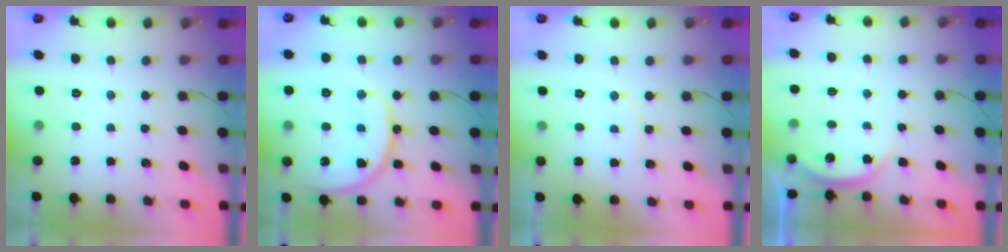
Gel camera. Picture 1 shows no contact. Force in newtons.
{"total": 16.9, "press": 16.8, "slide": 1.7}
{"total": 3.6, "press": 3.5, "slide": 0.6}
{"total": 4.2, "press": 4.1, "slide": 0.5}